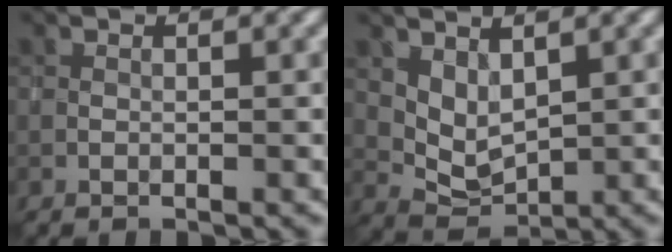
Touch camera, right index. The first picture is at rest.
{"total": 2.7, "force": [1.7, 1.5, 1.5], "torque": [-0.031, -0.010, 0.039]}